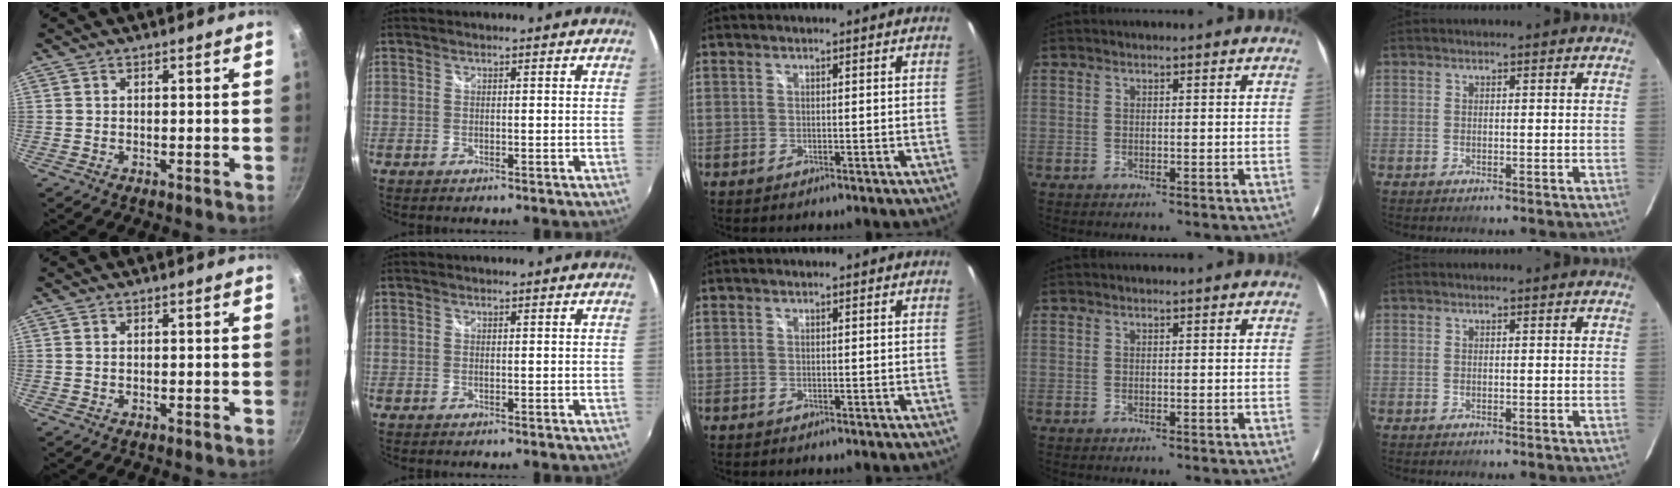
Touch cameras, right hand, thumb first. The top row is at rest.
{}